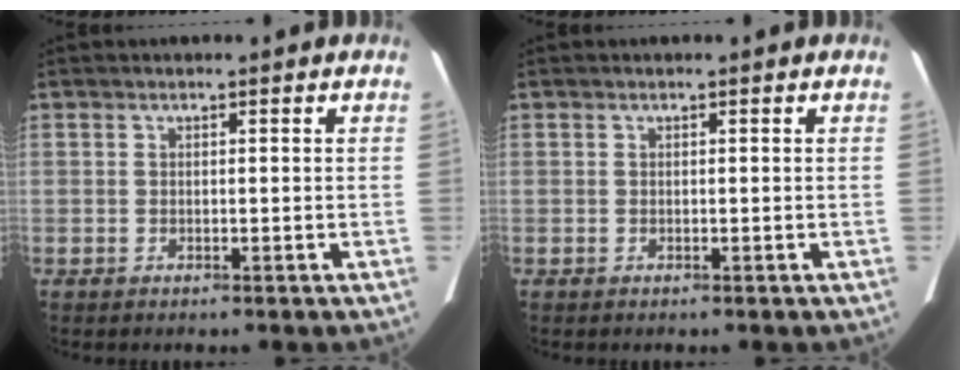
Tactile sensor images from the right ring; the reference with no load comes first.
{"total": 0.0}